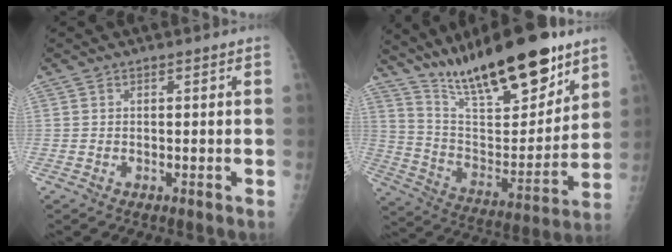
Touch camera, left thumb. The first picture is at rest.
{"total": 25.4, "force": [18.0, 7.7, 16.2], "torque": [-0.228, -0.075, 0.307]}